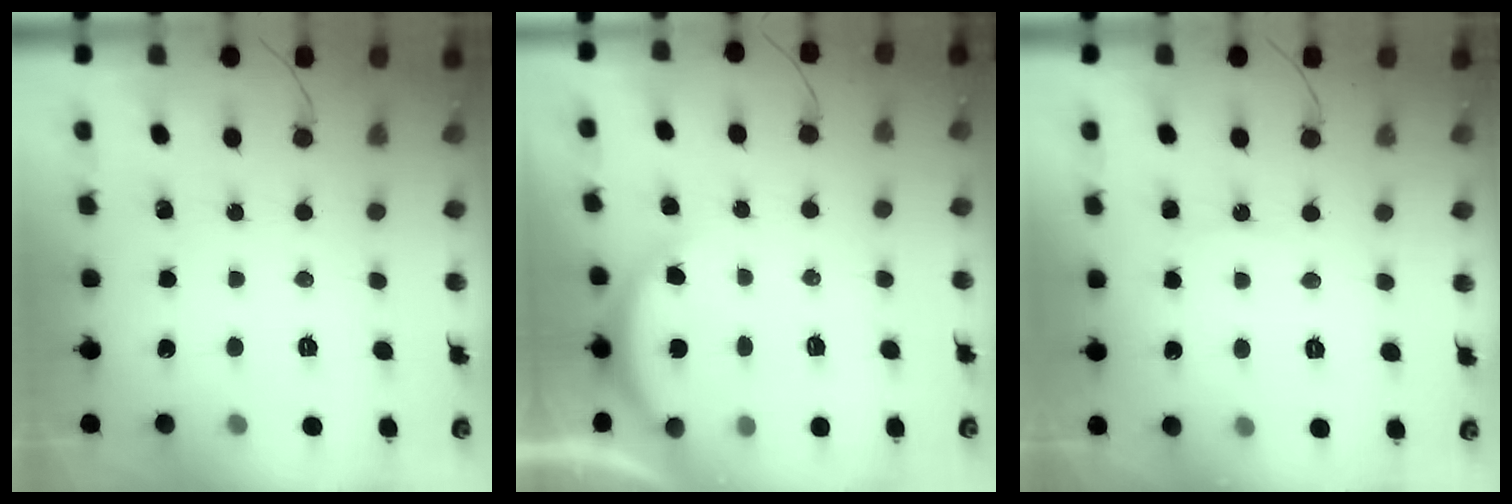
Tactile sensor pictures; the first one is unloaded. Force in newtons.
{"total": 5.1, "press": 5.1, "slide": 0.7}
{"total": 5.6, "press": 5.5, "slide": 0.4}